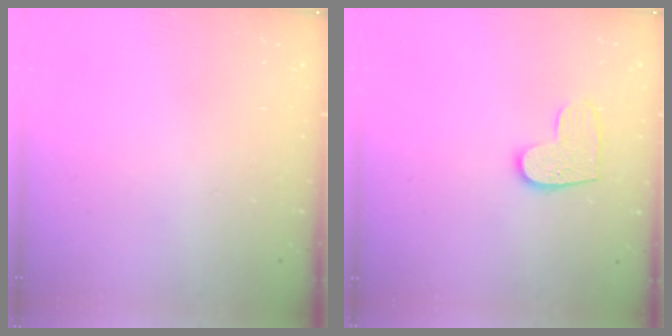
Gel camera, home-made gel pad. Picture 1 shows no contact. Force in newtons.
{"total": 8.6, "press": 8.6, "slide": 0.3}